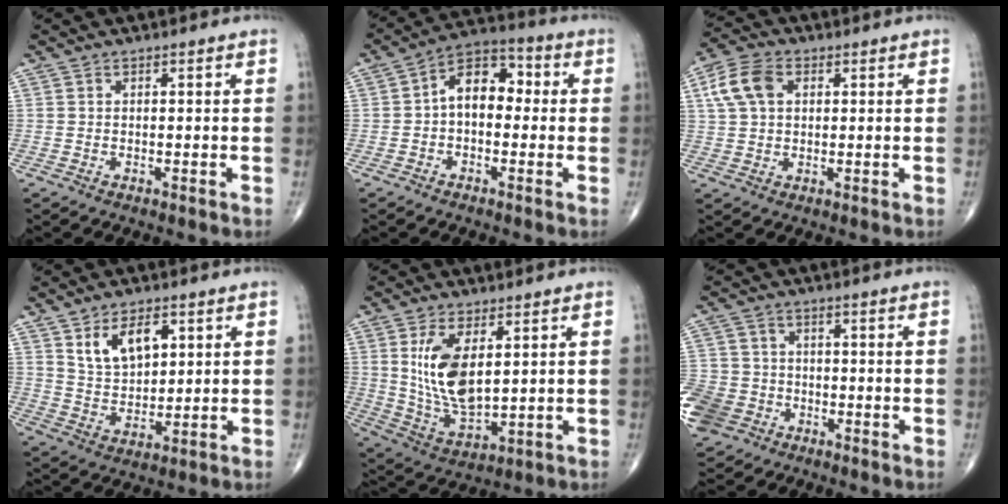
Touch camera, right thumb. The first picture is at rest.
{"total": 9.5, "force": [0.1, 6.1, 7.2], "torque": [-0.088, 0.034, -0.014]}
{"total": 7.8, "force": [2.2, 5.2, 5.4], "torque": [-0.106, 0.012, 0.039]}
{"total": 9.1, "force": [3.9, 5.3, 6.2], "torque": [-0.090, -0.023, 0.079]}
{"total": 12.4, "force": [3.1, 6.0, 10.4], "torque": [-0.194, -0.025, 0.075]}
{"total": 12.6, "force": [-4.9, 10.4, 5.1], "torque": [-0.133, 0.018, -0.088]}